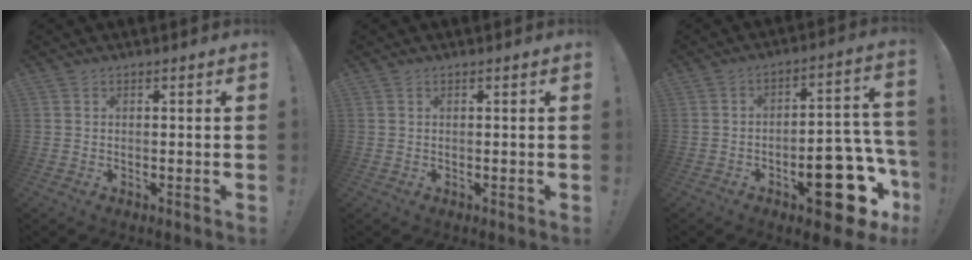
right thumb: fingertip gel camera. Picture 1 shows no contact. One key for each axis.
{"total": 0.0}
{"total": 18.7, "fx": -8.2, "fy": 7.7, "fz": 15.0, "tx": -0.160, "ty": 0.055, "tz": -0.117}